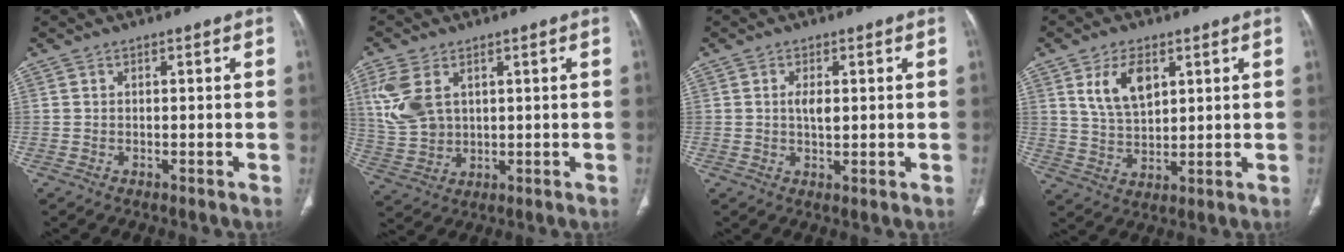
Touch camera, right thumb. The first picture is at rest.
{"total": 9.5, "force": [3.5, 6.0, 6.5], "torque": [-0.150, -0.006, 0.081]}
{"total": 3.2, "force": [0.6, 1.4, 2.8], "torque": [-0.051, -0.005, 0.011]}
{"total": 8.5, "force": [3.6, 4.7, 6.1], "torque": [-0.098, -0.015, 0.076]}